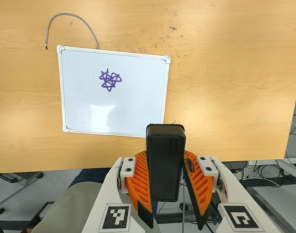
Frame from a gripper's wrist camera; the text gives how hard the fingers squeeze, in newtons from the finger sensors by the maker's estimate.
{"total": 8.5, "left": 6.7, "right": 10.2}